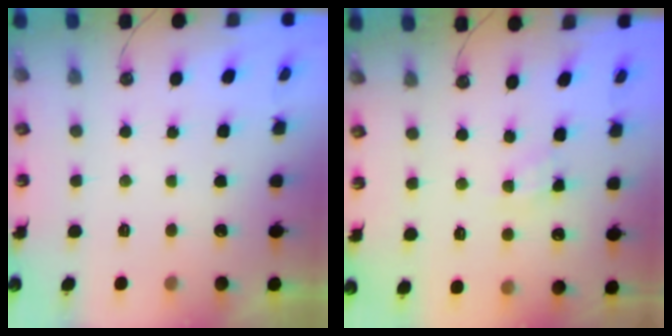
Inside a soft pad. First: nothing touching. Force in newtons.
{"total": 3.1, "press": 3.1, "slide": 0.5}